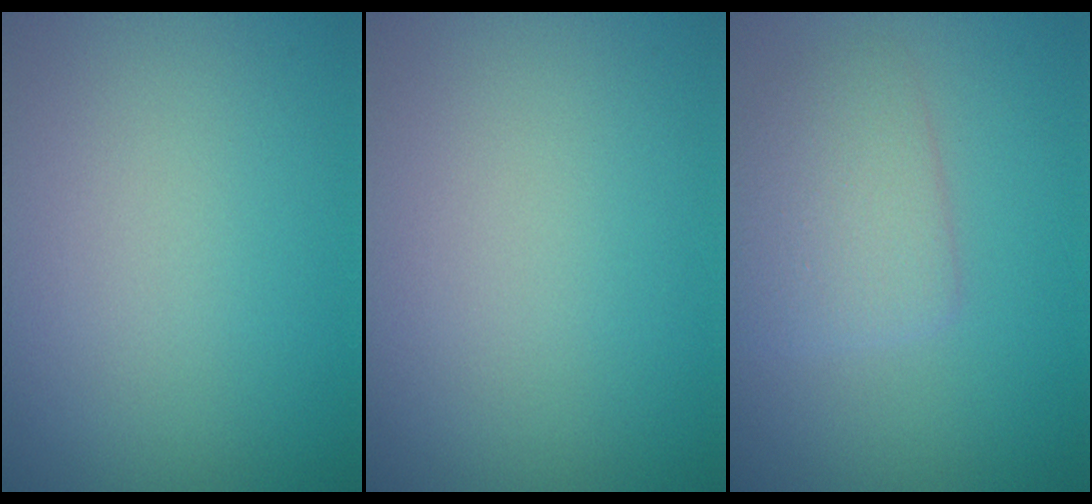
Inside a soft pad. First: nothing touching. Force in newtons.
{"total": 0.0}
{"total": 3.3, "press": 3.3, "slide": 0.2}